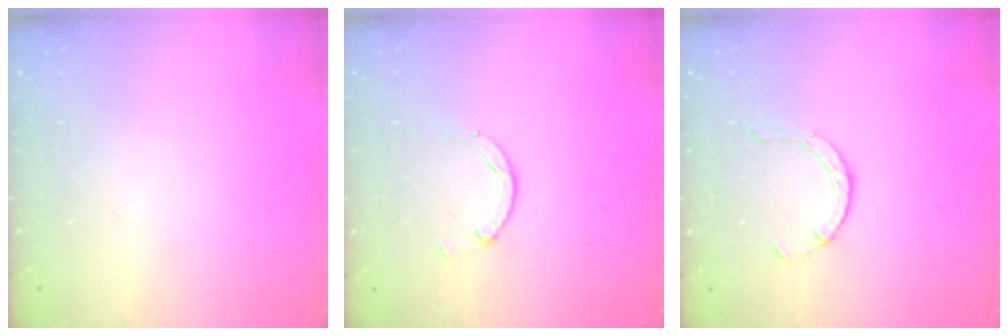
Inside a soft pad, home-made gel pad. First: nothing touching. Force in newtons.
{"total": 0.0}
{"total": 2.1, "press": 2.1, "slide": 0.3}